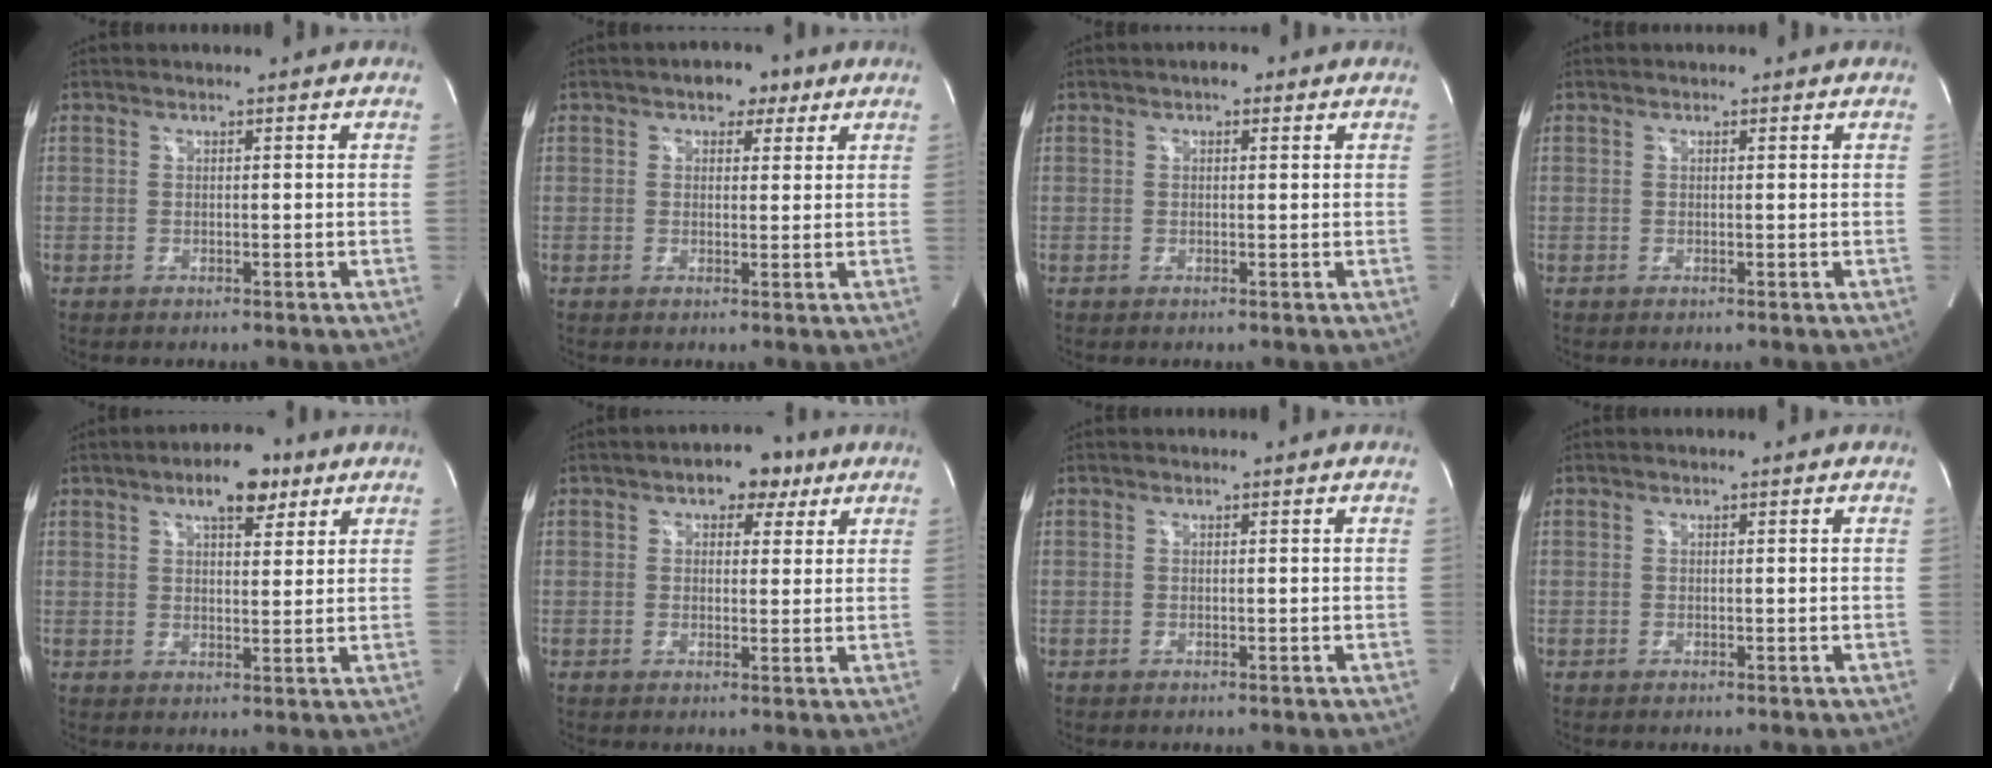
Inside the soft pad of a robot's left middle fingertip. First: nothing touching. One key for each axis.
{"total": 4.1, "fx": 2.3, "fy": 2.5, "fz": 2.3, "tx": -0.025, "ty": 0.016, "tz": 0.030}
{"total": 1.9, "fx": 1.1, "fy": 0.9, "fz": 1.3, "tx": -0.020, "ty": 0.010, "tz": 0.014}
{"total": 0.6, "fx": 0.3, "fy": 0.4, "fz": 0.3, "tx": -0.007, "ty": 0.003, "tz": 0.003}
{"total": 7.4, "fx": 4.5, "fy": 2.7, "fz": 5.2, "tx": -0.082, "ty": 0.013, "tz": 0.068}
{"total": 5.5, "fx": 2.9, "fy": 3.2, "fz": 3.3, "tx": -0.037, "ty": 0.021, "tz": 0.037}
{"total": 0.0}
{"total": 0.0}